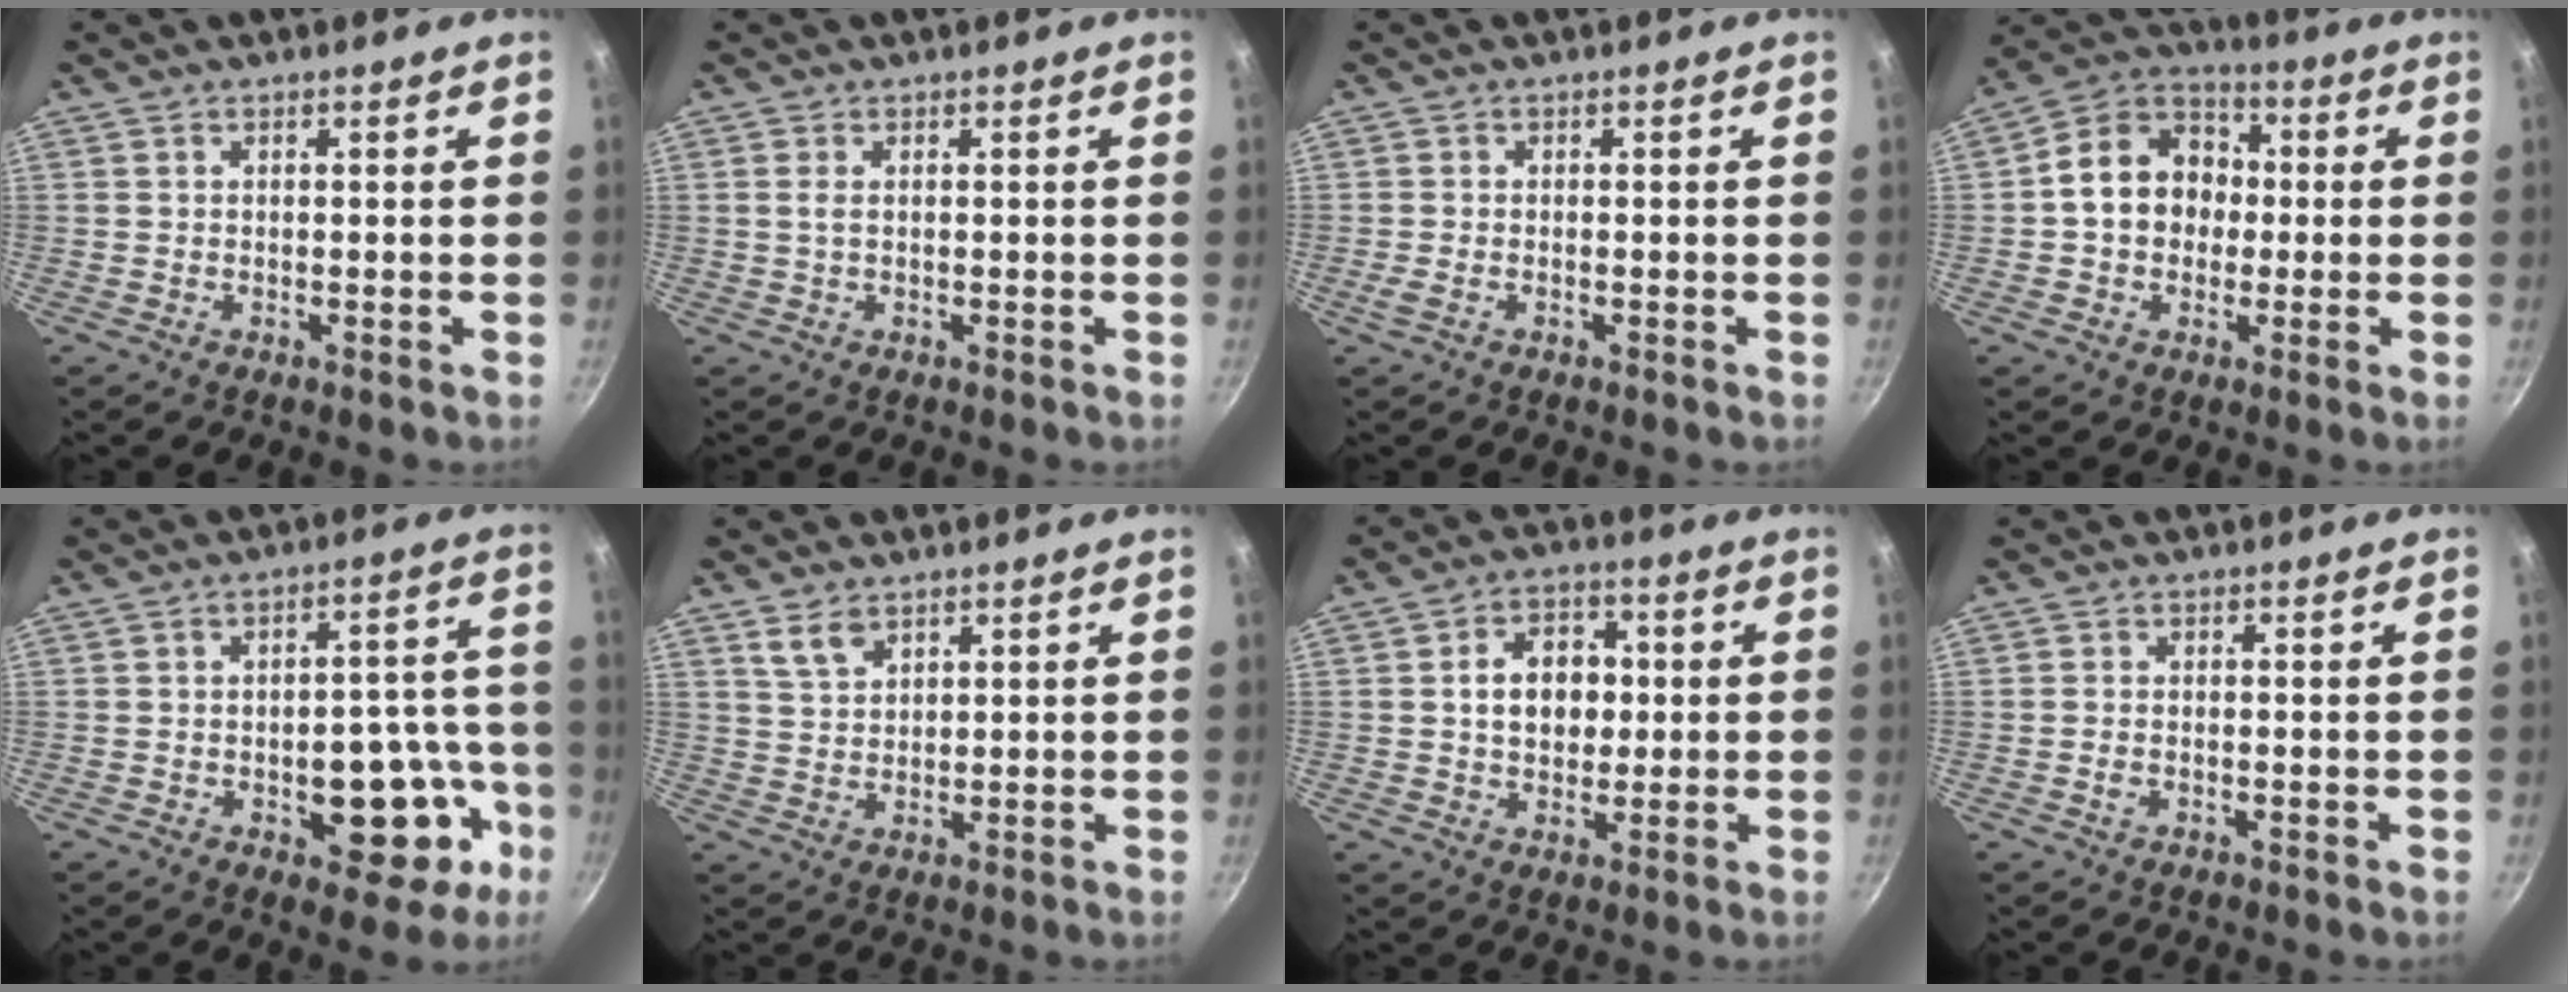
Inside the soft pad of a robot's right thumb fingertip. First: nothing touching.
{"total": 1.2, "force": [0.2, 0.6, 1.1], "torque": [-0.023, 0.001, 0.004]}
{"total": 1.6, "force": [-0.7, 0.7, 1.2], "torque": [-0.032, 0.003, -0.017]}
{"total": 12.7, "force": [0.1, 10.4, 7.3], "torque": [-0.085, 0.030, -0.016]}
{"total": 14.8, "force": [-5.1, 8.2, 11.2], "torque": [-0.078, 0.041, -0.062]}
{"total": 4.3, "force": [2.8, 2.4, 2.2], "torque": [-0.035, -0.010, 0.060]}
{"total": 9.3, "force": [0.9, 7.1, 6.0], "torque": [-0.061, 0.013, 0.009]}
{"total": 1.4, "force": [-0.5, 1.0, 0.9], "torque": [-0.020, 0.004, -0.012]}